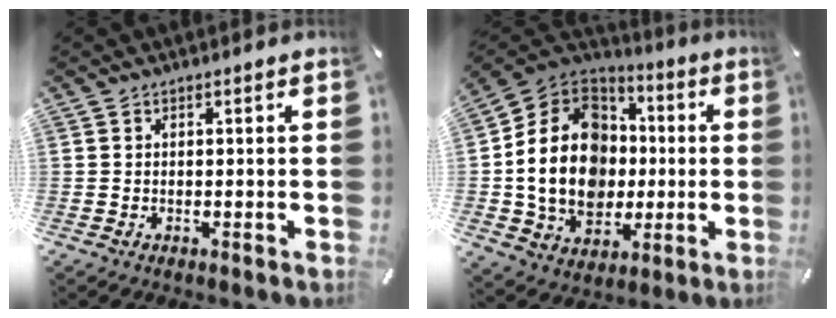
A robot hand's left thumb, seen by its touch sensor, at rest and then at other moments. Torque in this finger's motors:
{"motor_torque": [1.33, 1.30, 2.58, 0.19, 0.29]}